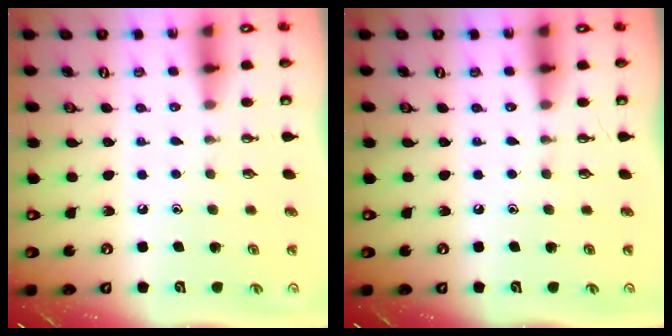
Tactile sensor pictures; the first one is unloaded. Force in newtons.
{"total": 0.0}